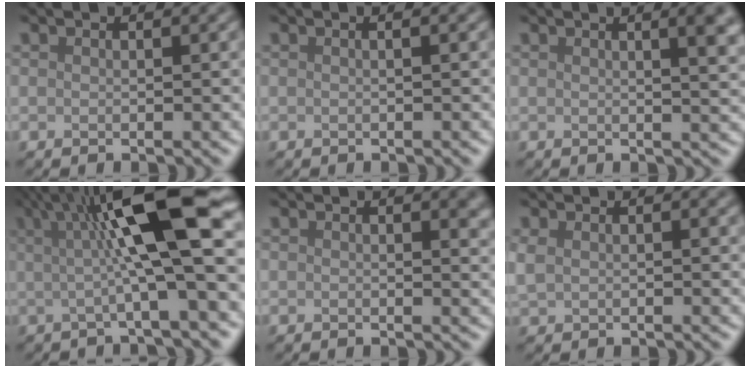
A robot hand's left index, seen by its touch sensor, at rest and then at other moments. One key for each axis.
{"total": 1.0, "fx": 0.2, "fy": 0.4, "fz": 0.9, "tx": -0.009, "ty": 0.001, "tz": -0.008}
{"total": 5.2, "fx": 2.1, "fy": 2.1, "fz": 4.3, "tx": -0.018, "ty": 0.018, "tz": 0.018}
{"total": 11.0, "fx": 1.8, "fy": 2.0, "fz": 10.7, "tx": -0.155, "ty": 0.011, "tz": 0.026}
{"total": 2.8, "fx": 1.6, "fy": 1.2, "fz": 2.0, "tx": -0.014, "ty": 0.003, "tz": 0.021}
{"total": 1.5, "fx": 1.1, "fy": 0.6, "fz": 0.8, "tx": -0.027, "ty": 0.000, "tz": 0.026}